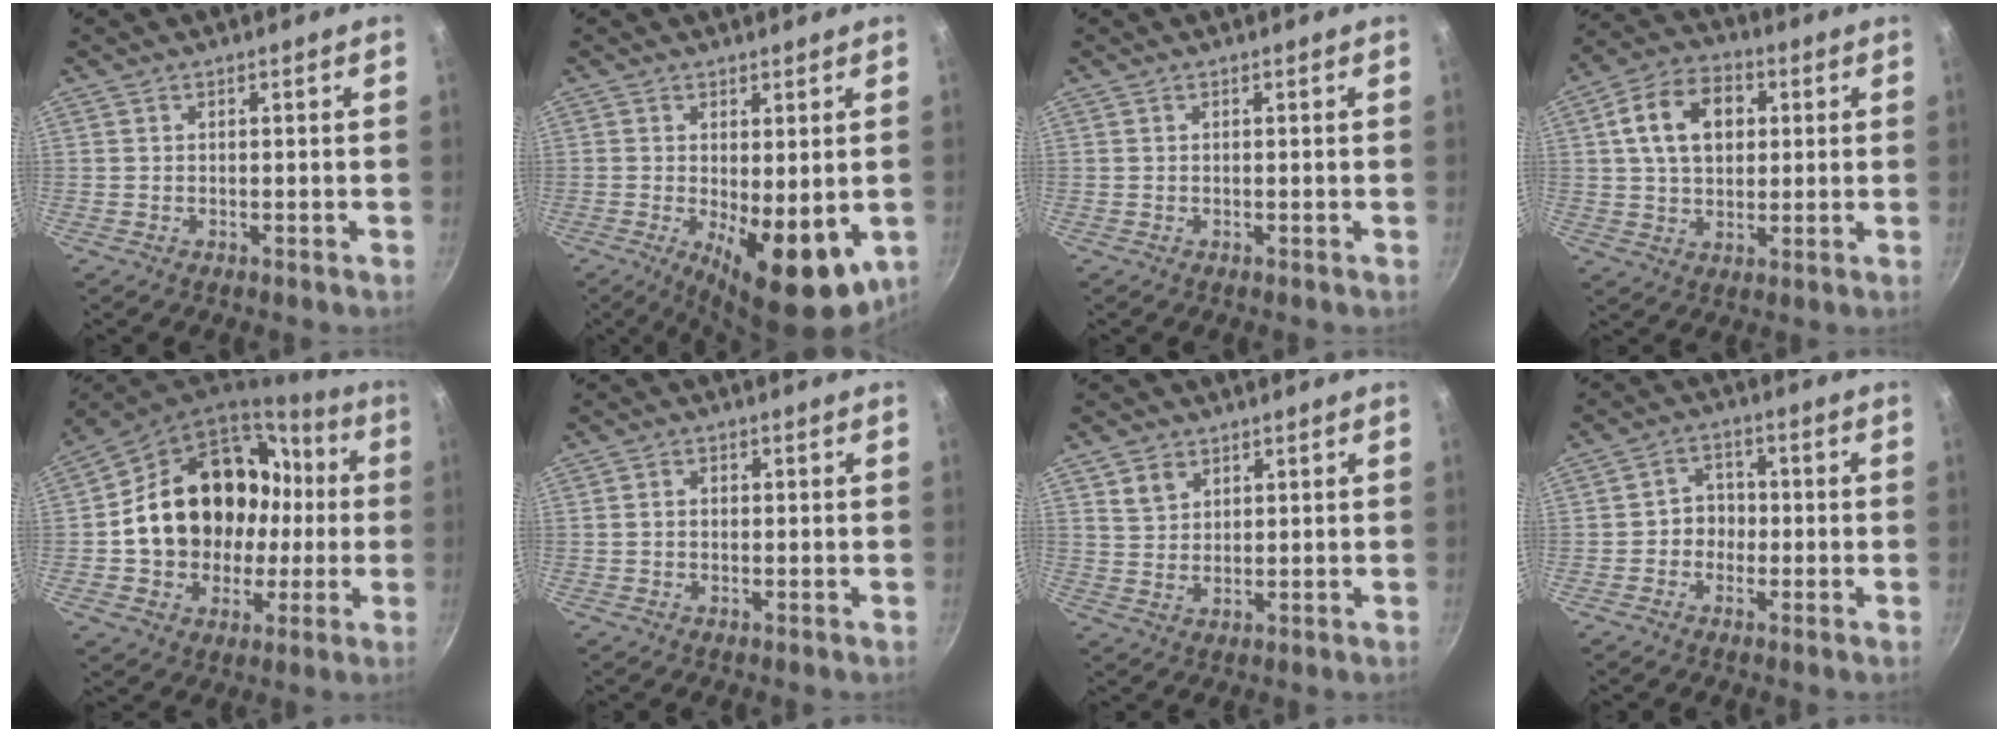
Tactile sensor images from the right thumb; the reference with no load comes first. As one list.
[{"total": 12.1, "force": [-2.1, 4.8, 10.9], "torque": [-0.129, -0.010, -0.013]}, {"total": 0.0}, {"total": 12.6, "force": [2.8, 8.9, 8.4], "torque": [-0.123, 0.013, 0.037]}, {"total": 24.0, "force": [1.3, 19.1, 14.4], "torque": [-0.217, 0.050, 0.040]}, {"total": 1.6, "force": [-0.1, 1.3, 0.9], "torque": [-0.015, 0.006, -0.004]}, {"total": 4.3, "force": [2.4, 3.1, 1.8], "torque": [-0.019, -0.007, 0.048]}, {"total": 2.2, "force": [-0.7, 1.9, 0.9], "torque": [0.000, 0.010, -0.016]}]